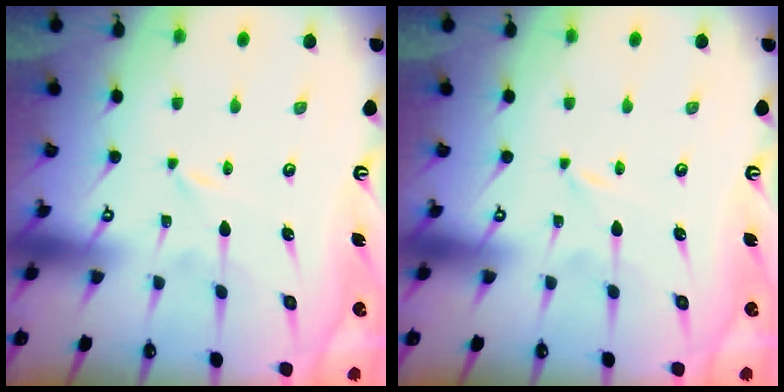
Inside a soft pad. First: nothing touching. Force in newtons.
{"total": 0.0}